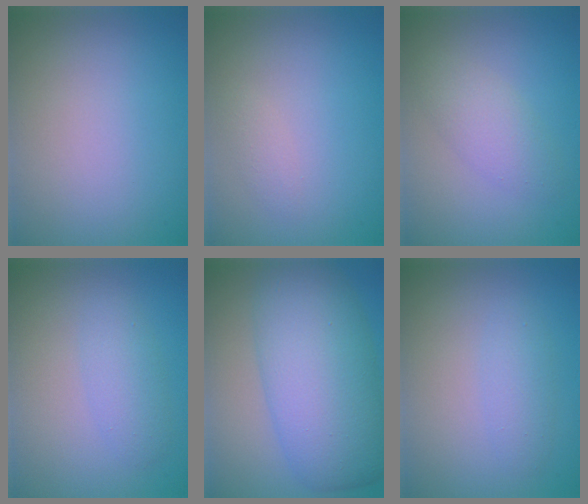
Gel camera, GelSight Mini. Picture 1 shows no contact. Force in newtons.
{"total": 0.8, "press": 0.8, "slide": 0.0}
{"total": 2.7, "press": 2.7, "slide": 0.2}
{"total": 2.2, "press": 2.2, "slide": 0.1}
{"total": 10.1, "press": 10.1, "slide": 0.1}
{"total": 1.6, "press": 1.6, "slide": 0.0}